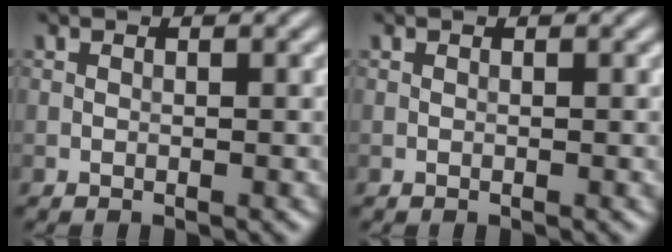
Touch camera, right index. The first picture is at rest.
{"total": 0.0}